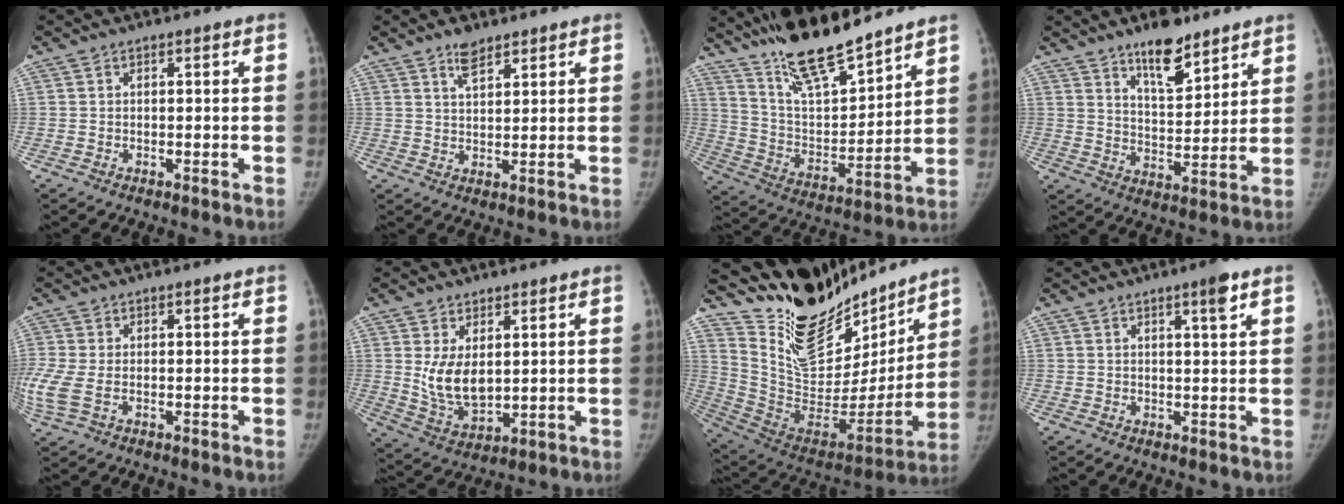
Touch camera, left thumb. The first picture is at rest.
{"total": 4.0, "force": [3.0, 1.7, 2.0], "torque": [-0.021, -0.019, 0.053]}
{"total": 18.1, "force": [14.8, 4.4, 9.5], "torque": [-0.128, -0.086, 0.269]}
{"total": 10.5, "force": [7.6, 4.0, 6.1], "torque": [-0.069, -0.057, 0.128]}
{"total": 6.5, "force": [-1.1, 3.8, 5.1], "torque": [-0.147, -0.001, -0.016]}
{"total": 8.8, "force": [2.1, 5.7, 6.5], "torque": [-0.095, -0.028, 0.058]}
{"total": 26.9, "force": [22.2, 10.6, 10.8], "torque": [-0.145, -0.122, 0.371]}
{"total": 3.2, "force": [1.8, 0.1, 2.6], "torque": [-0.039, -0.011, 0.029]}